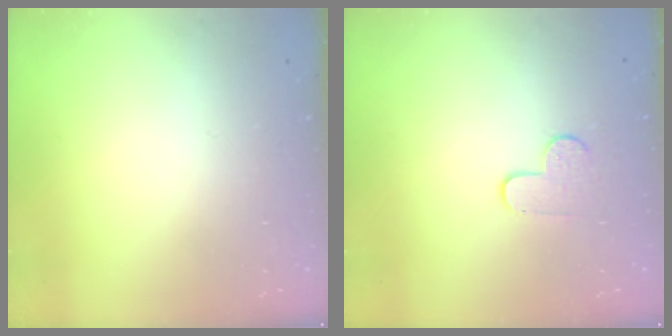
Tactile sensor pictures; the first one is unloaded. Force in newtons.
{"total": 4.6, "press": 4.5, "slide": 0.5}